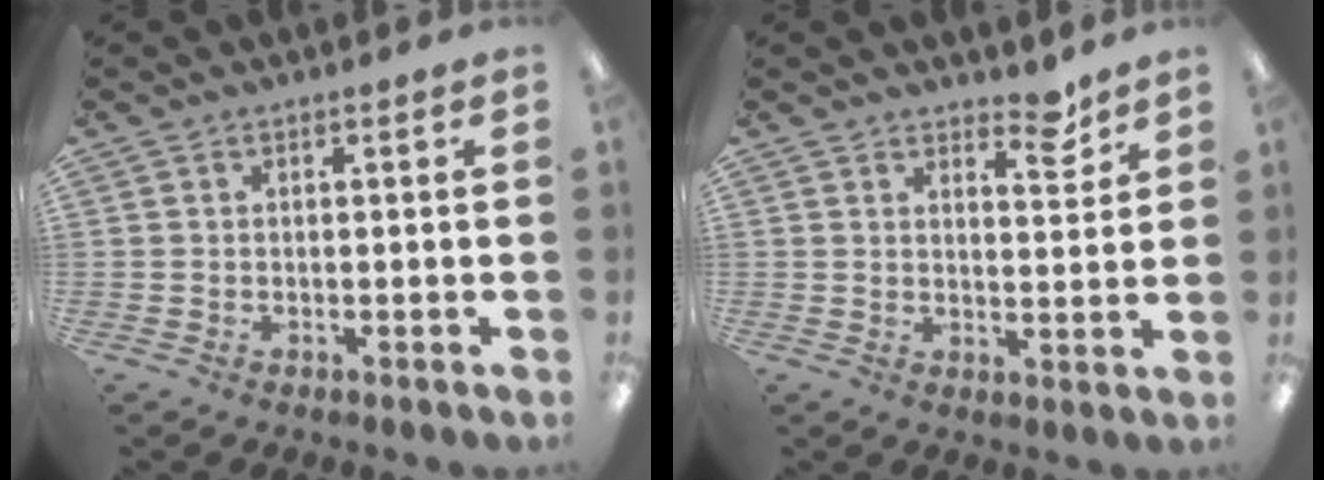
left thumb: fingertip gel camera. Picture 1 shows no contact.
{"total": 6.0, "force": [5.0, 2.2, 2.5], "torque": [-0.013, -0.037, 0.082]}